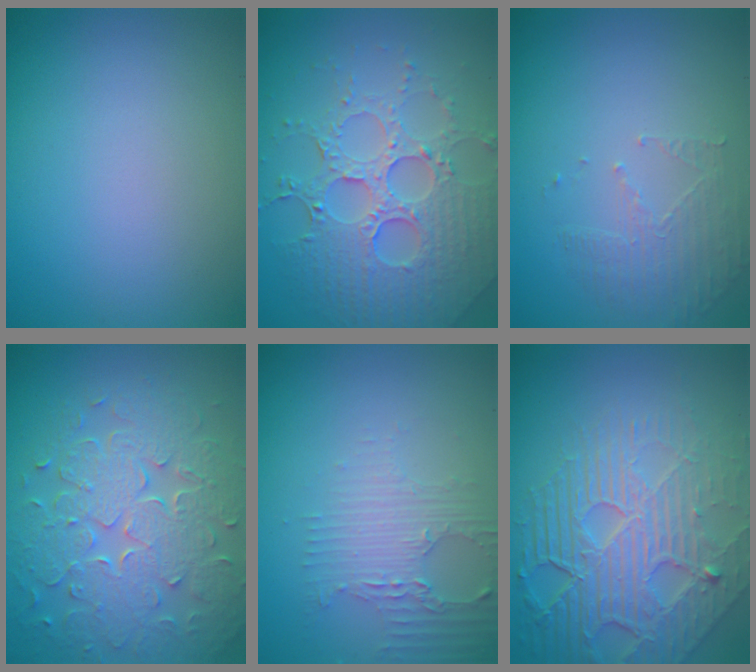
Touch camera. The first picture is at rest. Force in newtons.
{"total": 6.4, "press": 5.1, "slide": 3.8}
{"total": 1.7, "press": 0.9, "slide": 1.4}
{"total": 8.6, "press": 6.1, "slide": 6.1}
{"total": 3.3, "press": 2.6, "slide": 2.0}
{"total": 8.6, "press": 5.8, "slide": 6.4}